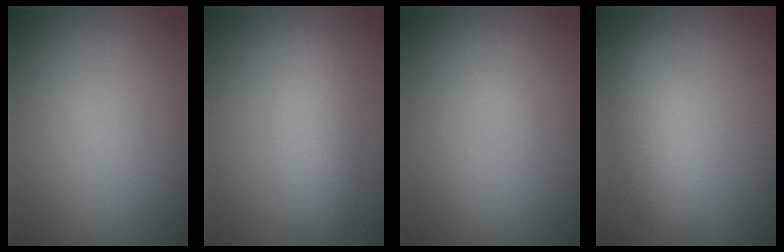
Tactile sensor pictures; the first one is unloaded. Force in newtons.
{"total": 3.8, "press": 3.8, "slide": 0.1}
{"total": 0.5, "press": 0.5, "slide": 0.1}
{"total": 2.9, "press": 2.9, "slide": 0.2}